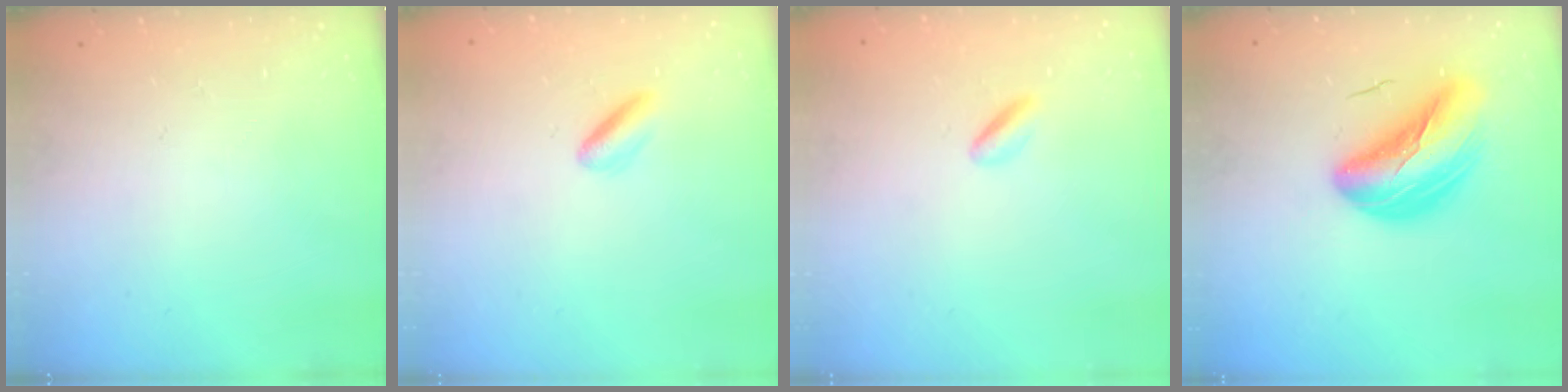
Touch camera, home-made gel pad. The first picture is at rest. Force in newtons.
{"total": 2.4, "press": 2.2, "slide": 0.9}
{"total": 1.4, "press": 1.2, "slide": 0.8}
{"total": 11.0, "press": 10.5, "slide": 3.3}